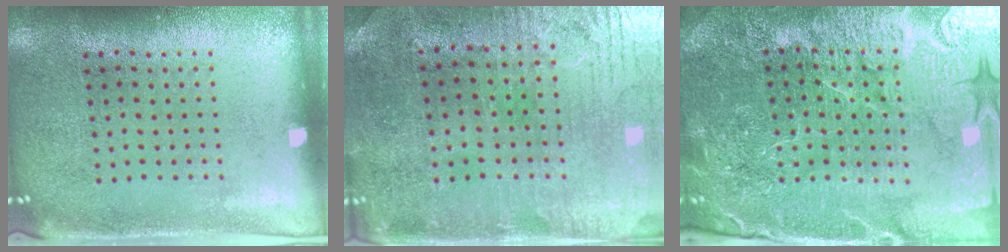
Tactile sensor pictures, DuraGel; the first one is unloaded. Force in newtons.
{"total": 1.0, "press": 0.8, "slide": 0.6}
{"total": 5.7, "press": 5.1, "slide": 2.4}